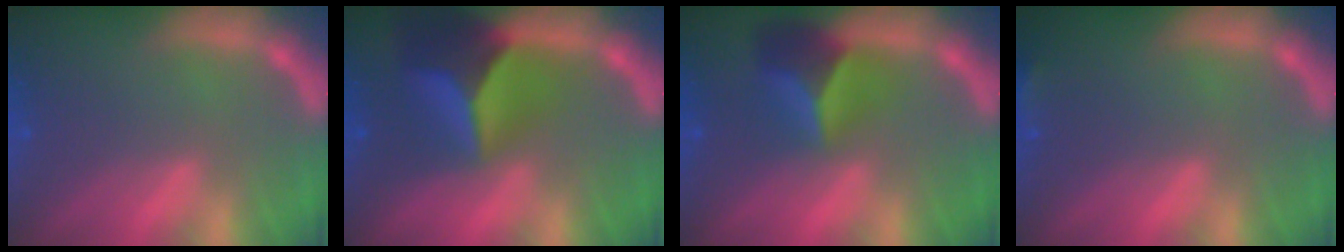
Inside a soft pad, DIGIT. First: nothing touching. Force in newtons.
{"total": 8.4}
{"total": 4.9}
{"total": 1.9}